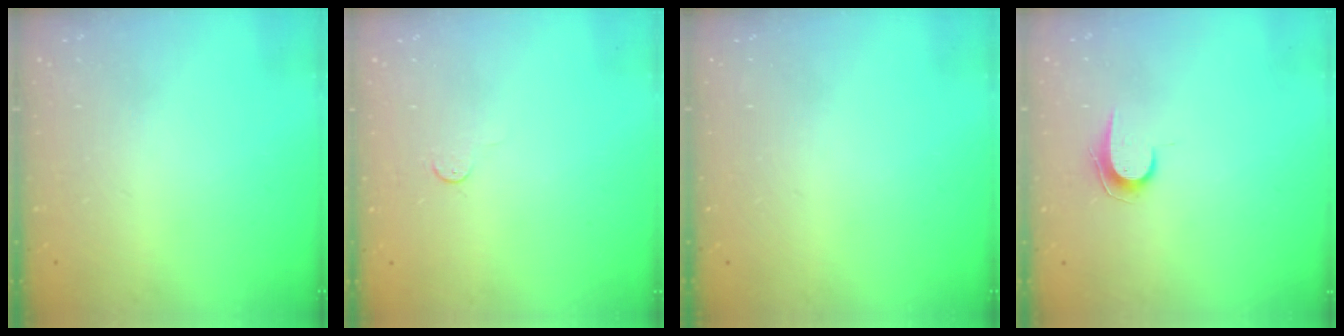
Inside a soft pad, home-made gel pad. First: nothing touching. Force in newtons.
{"total": 2.8, "press": 2.8, "slide": 0.4}
{"total": 0.0}
{"total": 6.7, "press": 6.7, "slide": 0.7}